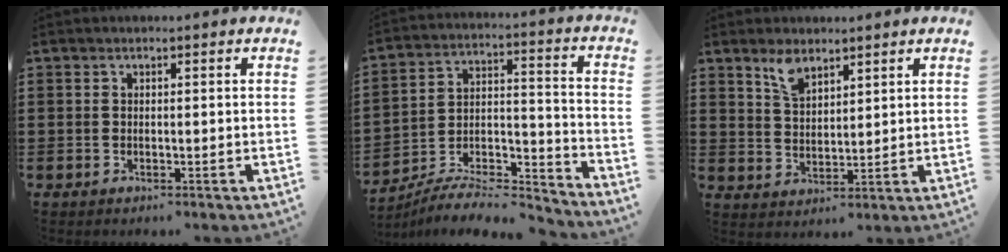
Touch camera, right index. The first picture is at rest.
{"total": 7.7, "force": [-7.1, 1.7, 2.2], "torque": [-0.029, 0.013, -0.138]}
{"total": 4.6, "force": [3.4, 1.9, 2.4], "torque": [-0.056, 0.004, 0.063]}